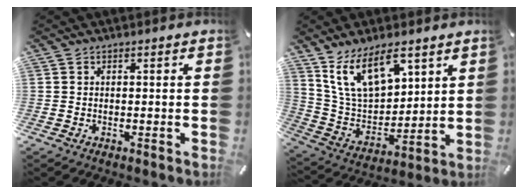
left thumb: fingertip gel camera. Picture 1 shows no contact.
{"total": 14.9, "force": [9.5, 8.2, 8.0], "torque": [-0.178, -0.041, 0.177]}